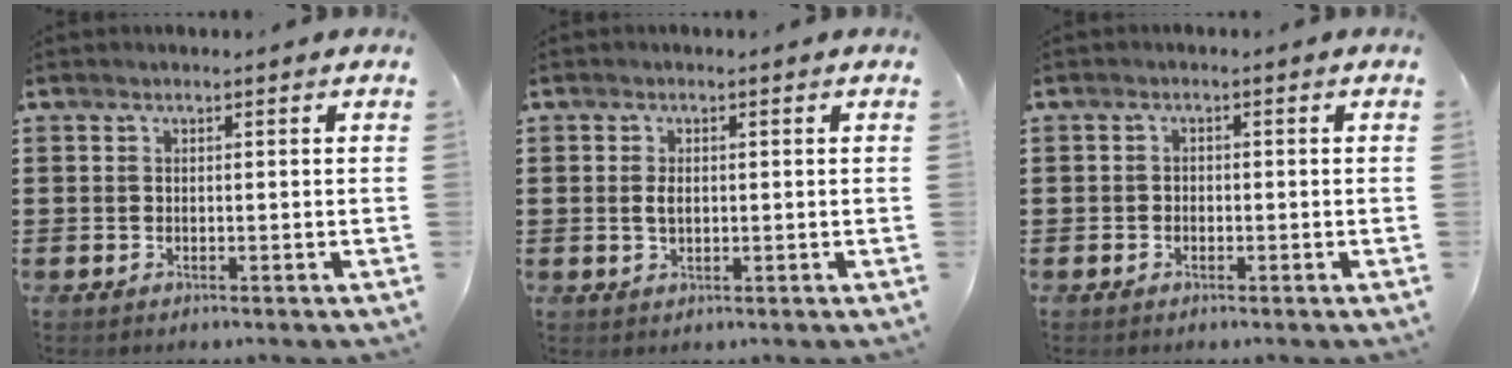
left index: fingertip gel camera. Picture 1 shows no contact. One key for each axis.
{"total": 1.9, "fx": 0.2, "fy": 1.0, "fz": 1.6, "tx": -0.035, "ty": 0.004, "tz": 0.002}
{"total": 1.0, "fx": -0.7, "fy": 0.7, "fz": 0.1, "tx": -0.006, "ty": 0.002, "tz": -0.017}